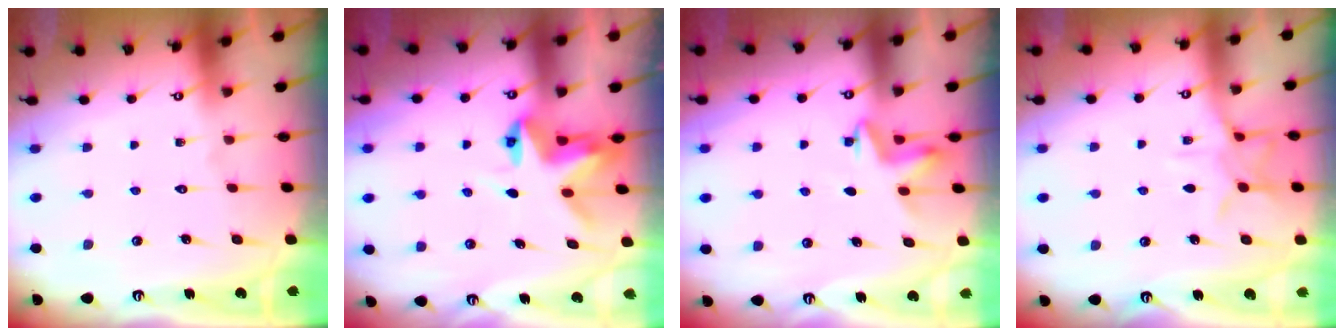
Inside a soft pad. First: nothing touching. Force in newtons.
{"total": 4.8, "press": 4.8, "slide": 0.5}
{"total": 4.3, "press": 4.2, "slide": 0.4}
{"total": 9.3, "press": 9.3, "slide": 0.6}